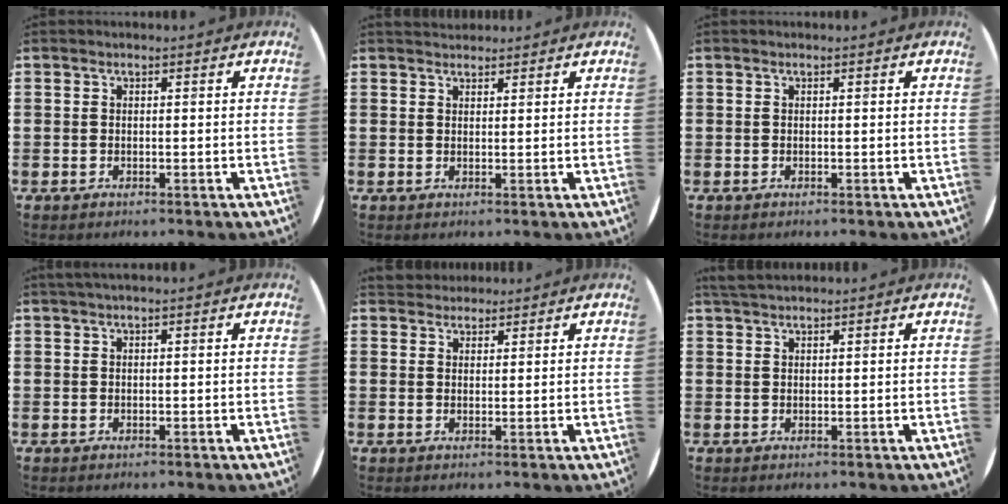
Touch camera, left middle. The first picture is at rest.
{"total": 1.3, "force": [1.2, 0.3, -0.1], "torque": [0.002, 0.003, 0.024]}
{"total": 0.0}
{"total": 0.5, "force": [0.3, -0.1, 0.4], "torque": [-0.005, 0.001, 0.006]}
{"total": 2.1, "force": [2.0, 0.7, -0.2], "torque": [0.001, 0.004, 0.040]}
{"total": 1.7, "force": [1.7, 0.2, 0.5], "torque": [-0.011, 0.003, 0.031]}